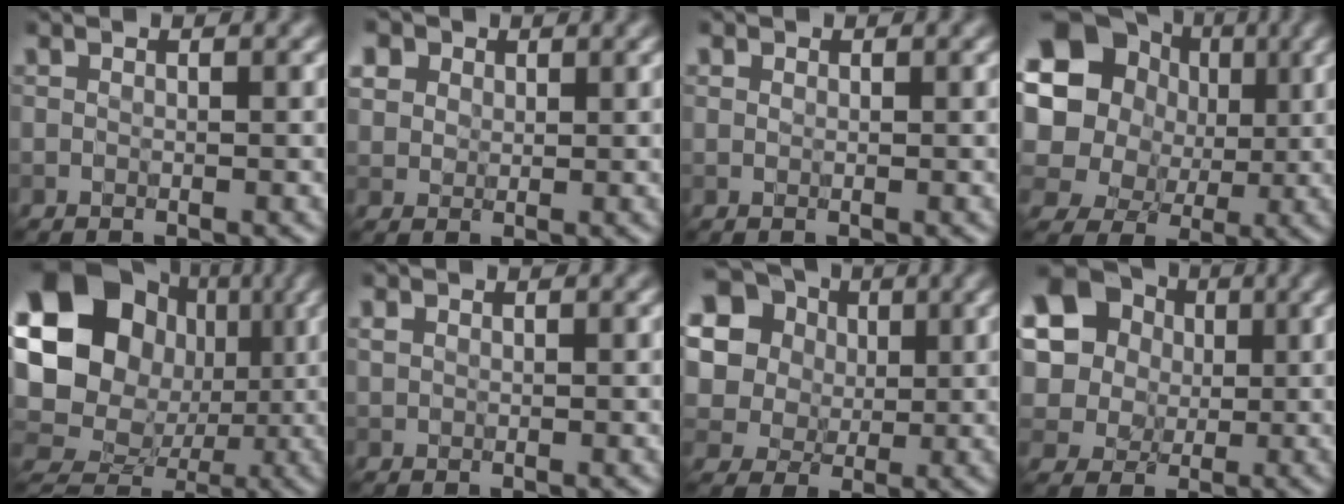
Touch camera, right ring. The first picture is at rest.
{"total": 6.5, "force": [3.1, 5.1, 2.6], "torque": [-0.059, 0.028, 0.038]}
{"total": 0.0}
{"total": 14.7, "force": [4.2, 12.6, 6.3], "torque": [-0.152, 0.029, 0.049]}
{"total": 18.9, "force": [1.6, 17.2, 7.5], "torque": [-0.164, 0.044, 0.003]}
{"total": 0.5, "force": [0.3, 0.3, 0.2], "torque": [-0.002, 0.005, 0.007]}
{"total": 14.3, "force": [5.6, 11.9, 5.6], "torque": [-0.174, 0.041, 0.101]}
{"total": 16.6, "force": [5.1, 14.6, 6.1], "torque": [-0.172, 0.030, 0.070]}